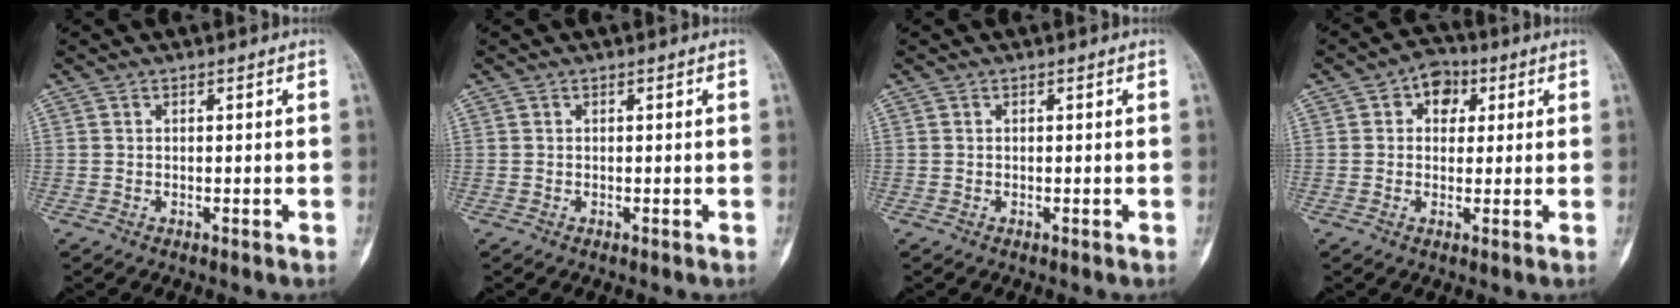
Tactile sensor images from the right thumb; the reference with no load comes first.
{"total": 0.0}
{"total": 0.0}
{"total": 5.9, "force": [1.9, 4.5, 3.4], "torque": [-0.018, 0.008, 0.019]}